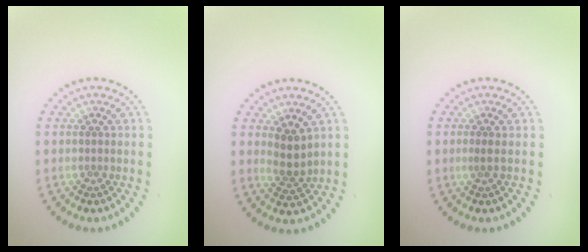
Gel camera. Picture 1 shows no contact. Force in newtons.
{"total": 2.2, "press": 1.9, "slide": 1.2}
{"total": 0.6, "press": 0.3, "slide": 0.5}